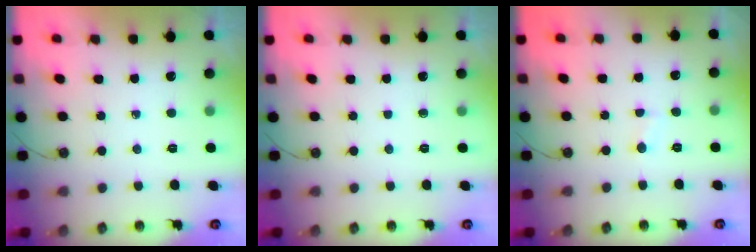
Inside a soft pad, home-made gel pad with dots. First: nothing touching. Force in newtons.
{"total": 0.0}
{"total": 1.7, "press": 1.6, "slide": 0.6}